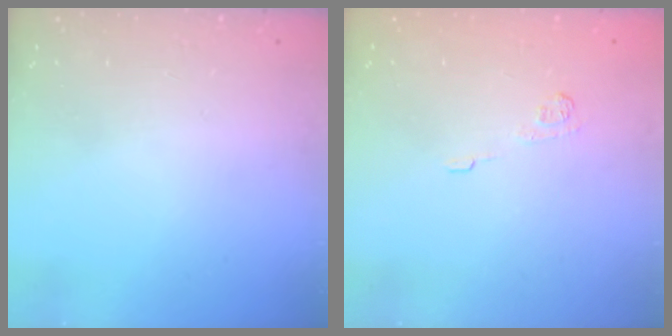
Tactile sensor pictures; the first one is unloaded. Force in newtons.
{"total": 7.1, "press": 6.9, "slide": 1.5}